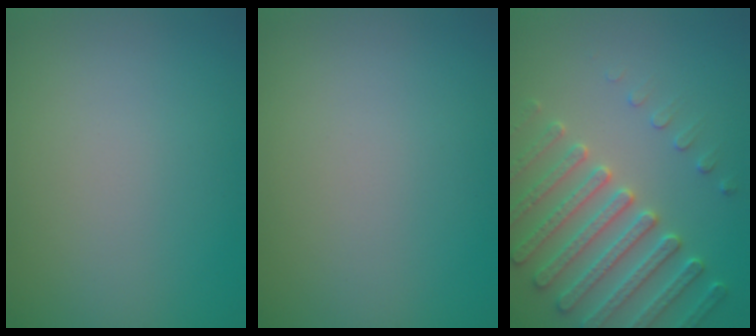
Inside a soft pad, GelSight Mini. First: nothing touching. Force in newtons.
{"total": 0.0}
{"total": 4.8, "press": 4.6, "slide": 1.3}